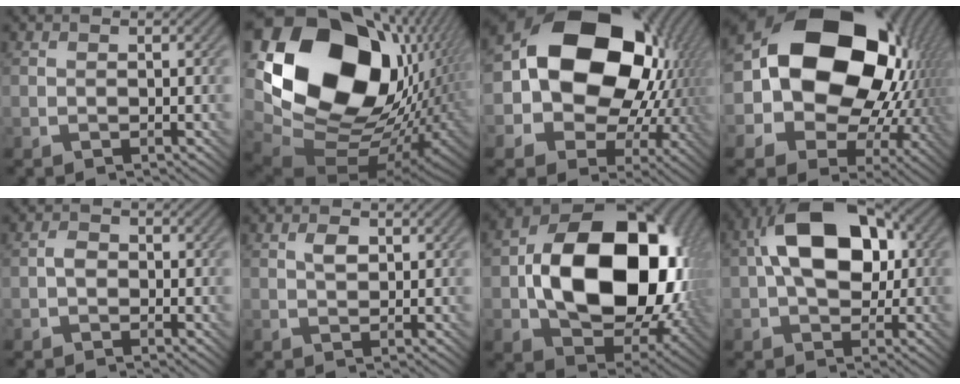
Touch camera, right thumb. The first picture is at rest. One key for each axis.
{"total": 21.9, "fx": 5.2, "fy": 15.9, "fz": 14.1, "tx": -0.316, "ty": -0.028, "tz": 0.126}
{"total": 19.6, "fx": 2.5, "fy": 15.1, "fz": 12.2, "tx": -0.219, "ty": -0.024, "tz": 0.051}
{"total": 21.5, "fx": 3.3, "fy": 16.4, "fz": 13.4, "tx": -0.260, "ty": -0.026, "tz": 0.078}
{"total": 2.0, "fx": -0.5, "fy": 1.5, "fz": 1.3, "tx": -0.022, "ty": 0.001, "tz": -0.016}
{"total": 1.9, "fx": 0.6, "fy": 1.1, "fz": 1.4, "tx": -0.026, "ty": 0.001, "tz": 0.010}
{"total": 18.6, "fx": 0.2, "fy": 13.1, "fz": 13.2, "tx": -0.233, "ty": -0.028, "tz": 0.026}
{"total": 13.5, "fx": 1.3, "fy": 8.5, "fz": 10.4, "tx": -0.179, "ty": 0.030, "tz": 0.005}